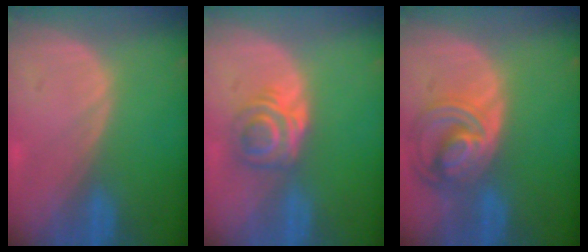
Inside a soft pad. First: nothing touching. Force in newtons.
{"total": 6.1, "press": 5.0, "slide": 3.5}
{"total": 8.5, "press": 7.4, "slide": 4.3}